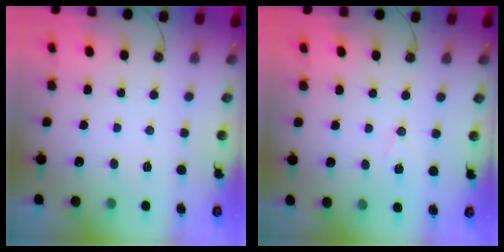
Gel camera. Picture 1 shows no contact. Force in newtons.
{"total": 6.7, "press": 5.0, "slide": 4.5}